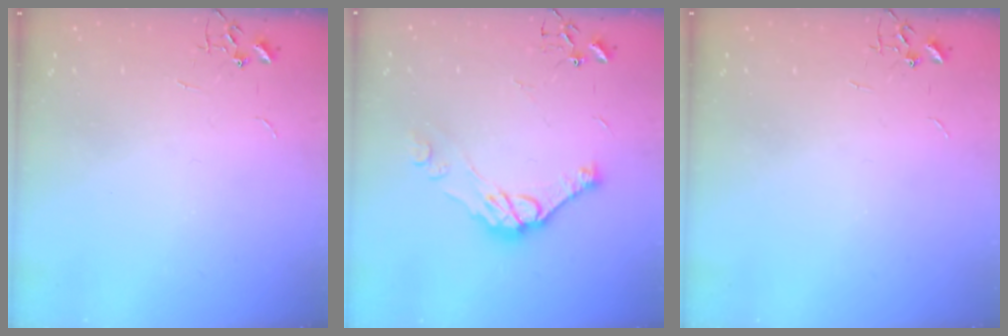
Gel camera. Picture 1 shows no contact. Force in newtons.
{"total": 11.5, "press": 11.4, "slide": 0.8}
{"total": 0.0}